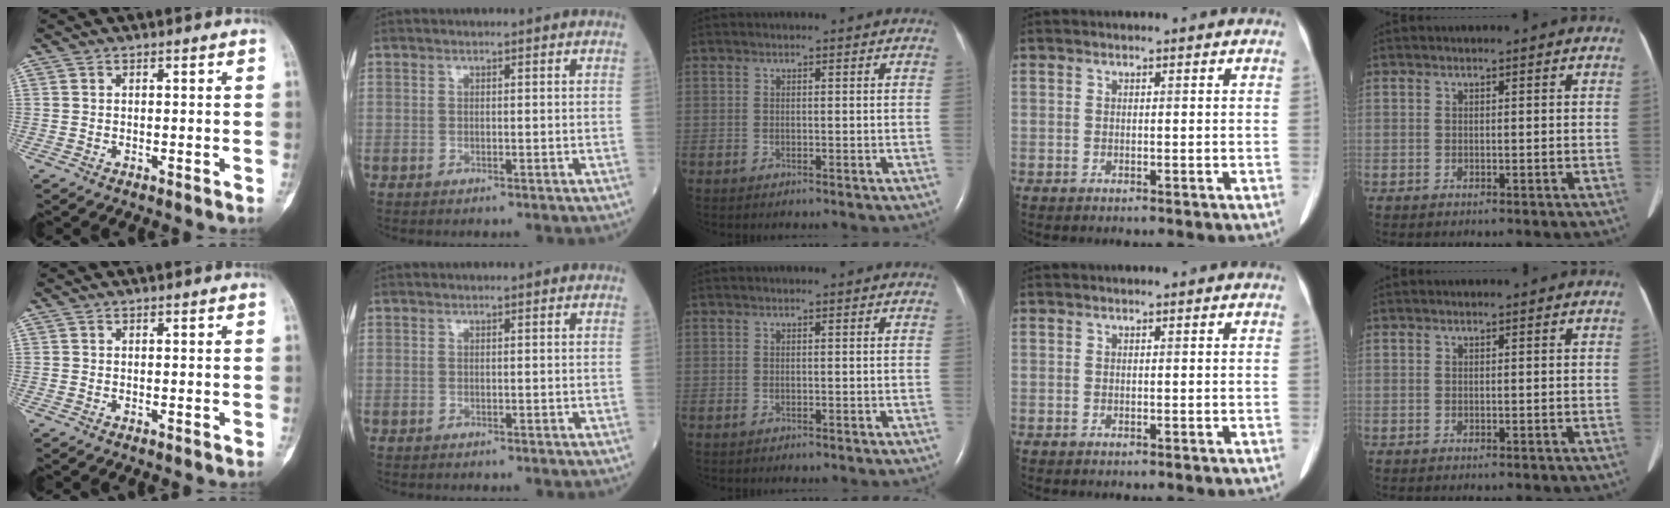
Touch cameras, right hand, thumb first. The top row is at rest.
{}